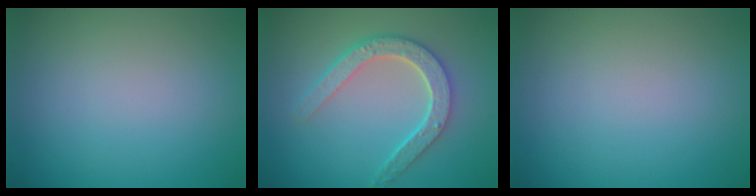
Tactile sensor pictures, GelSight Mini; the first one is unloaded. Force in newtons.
{"total": 4.7, "press": 3.7, "slide": 2.9}
{"total": 0.0}